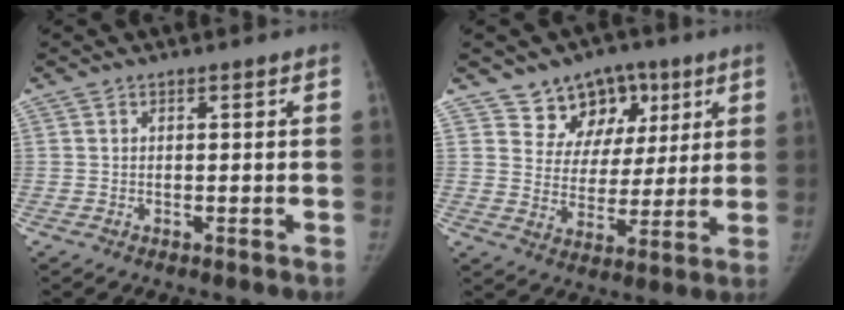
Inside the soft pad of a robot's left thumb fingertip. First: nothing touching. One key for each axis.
{"total": 11.4, "fx": 6.6, "fy": 8.5, "fz": 3.7, "tx": -0.009, "ty": -0.026, "tz": 0.108}